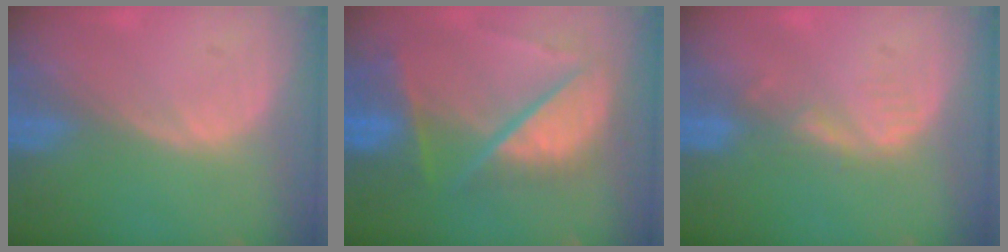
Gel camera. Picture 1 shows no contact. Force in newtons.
{"total": 10.6, "press": 8.9, "slide": 5.8}
{"total": 2.0, "press": 2.0, "slide": 0.3}